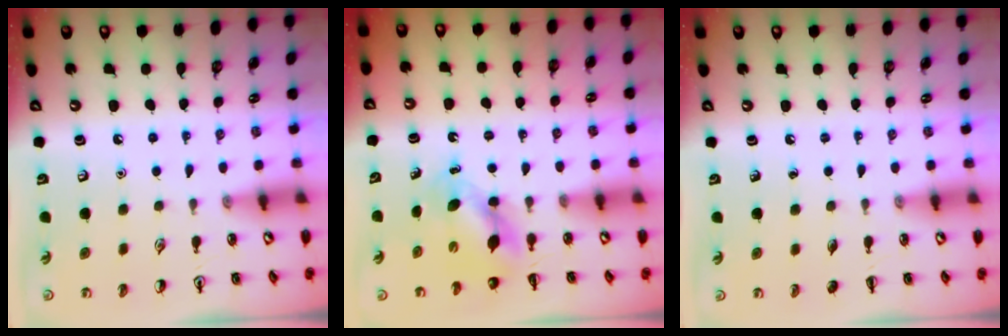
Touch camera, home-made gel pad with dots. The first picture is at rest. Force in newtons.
{"total": 5.0, "press": 5.0, "slide": 0.3}
{"total": 0.0}